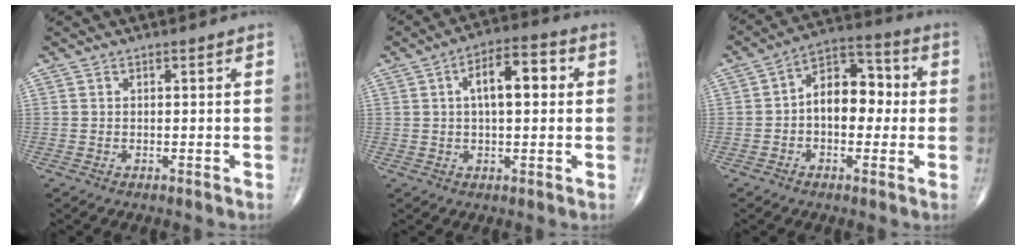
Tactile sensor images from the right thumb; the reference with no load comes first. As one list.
[{"total": 9.9, "force": [1.9, 4.5, 8.6], "torque": [-0.122, 0.022, 0.022]}, {"total": 11.5, "force": [0.0, 7.4, 8.8], "torque": [-0.103, 0.035, -0.013]}]